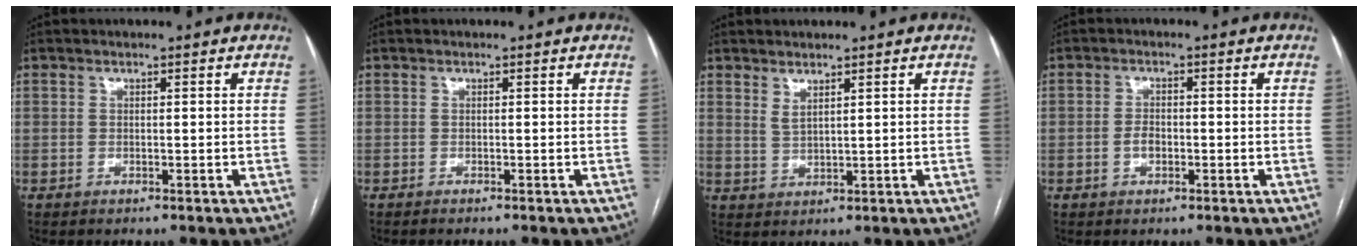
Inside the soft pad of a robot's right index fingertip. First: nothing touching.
{"total": 1.1, "force": [-0.9, -0.1, 0.5], "torque": [-0.005, 0.001, -0.012]}
{"total": 2.0, "force": [1.5, 0.4, 1.2], "torque": [-0.027, -0.010, 0.036]}
{"total": 2.2, "force": [-0.6, 1.2, 1.7], "torque": [-0.032, 0.004, -0.011]}